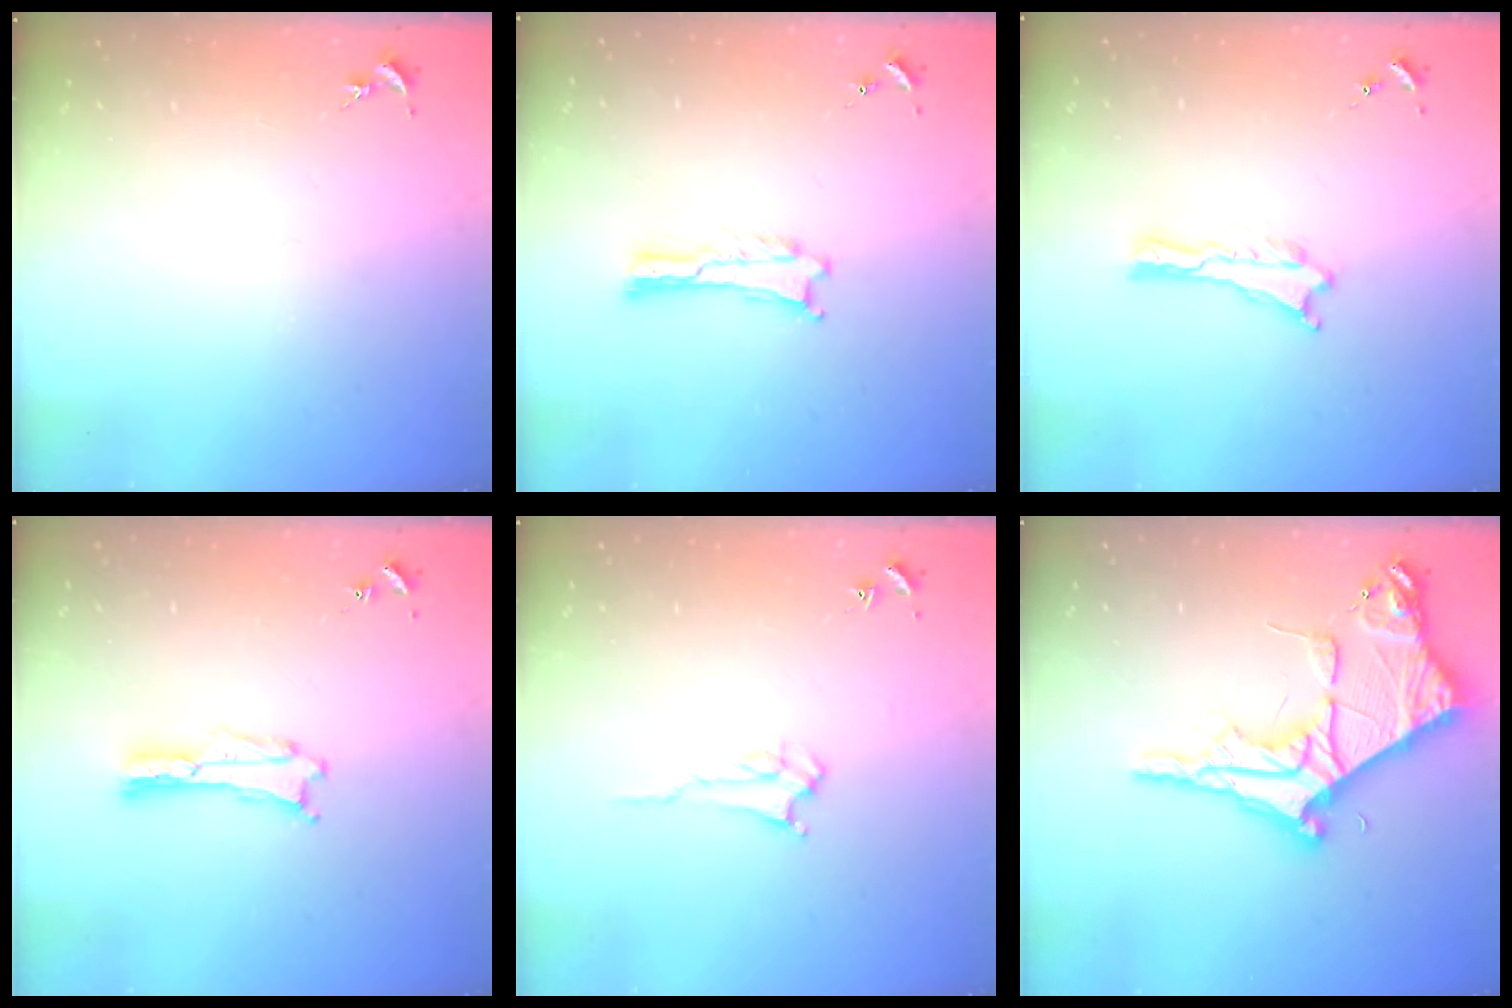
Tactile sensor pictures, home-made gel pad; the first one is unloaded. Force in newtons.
{"total": 0.0}
{"total": 0.0}
{"total": 0.0}
{"total": 2.8, "press": 2.8, "slide": 0.4}
{"total": 8.9, "press": 8.8, "slide": 1.0}